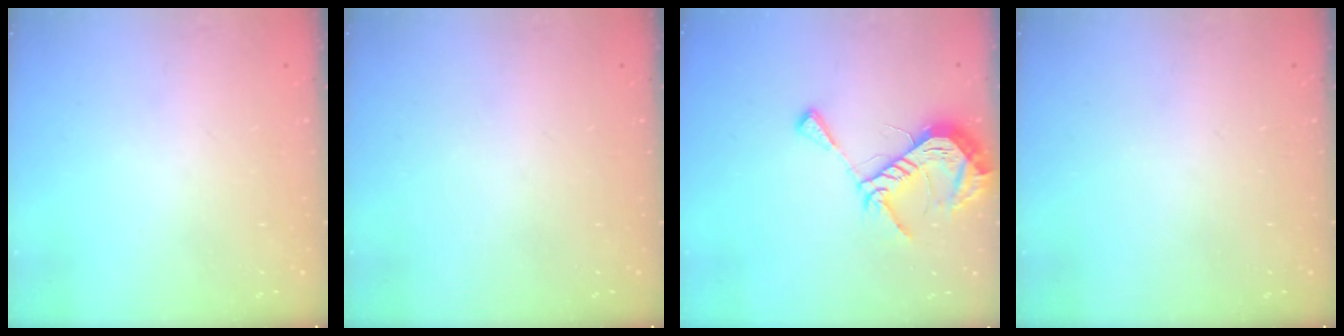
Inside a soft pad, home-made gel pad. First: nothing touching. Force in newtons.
{"total": 0.0}
{"total": 12.8, "press": 12.7, "slide": 1.2}
{"total": 0.0}